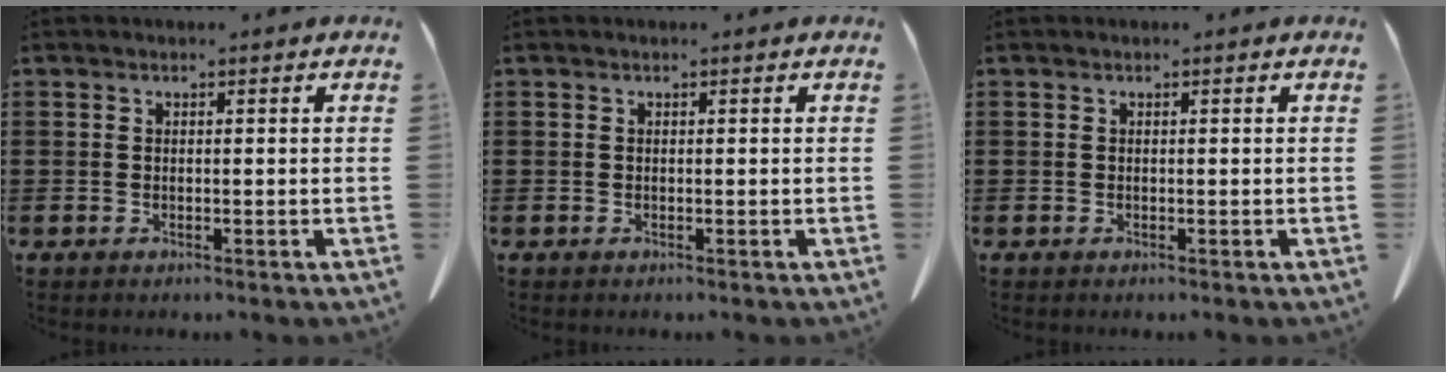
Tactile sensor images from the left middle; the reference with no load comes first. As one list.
[{"total": 0.0}, {"total": 0.0}]